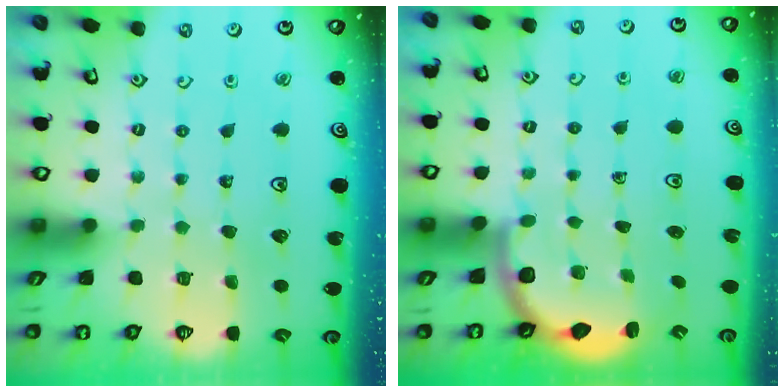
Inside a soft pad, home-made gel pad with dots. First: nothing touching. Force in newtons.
{"total": 3.4, "press": 2.7, "slide": 2.2}